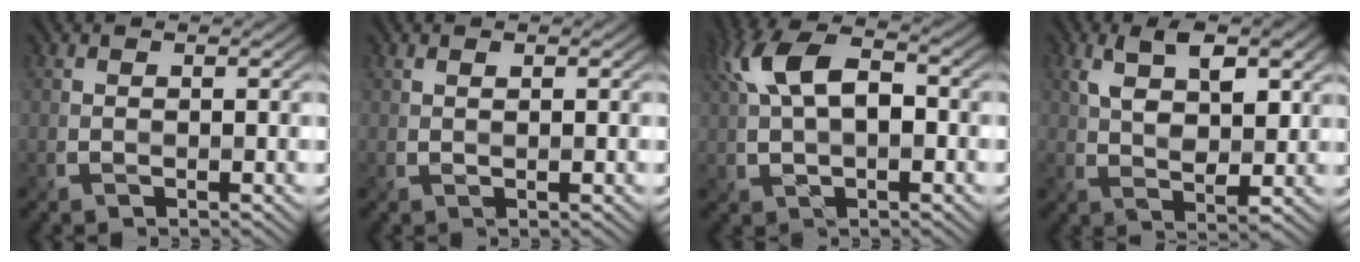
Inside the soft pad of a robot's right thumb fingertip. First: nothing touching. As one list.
[{"total": 0.7, "force": [0.4, 0.1, 0.5], "torque": [-0.011, 0.000, 0.010]}, {"total": 10.1, "force": [1.9, 5.4, 8.4], "torque": [-0.185, 0.019, 0.027]}, {"total": 7.7, "force": [2.8, 3.9, 6.0], "torque": [-0.106, -0.004, 0.046]}]